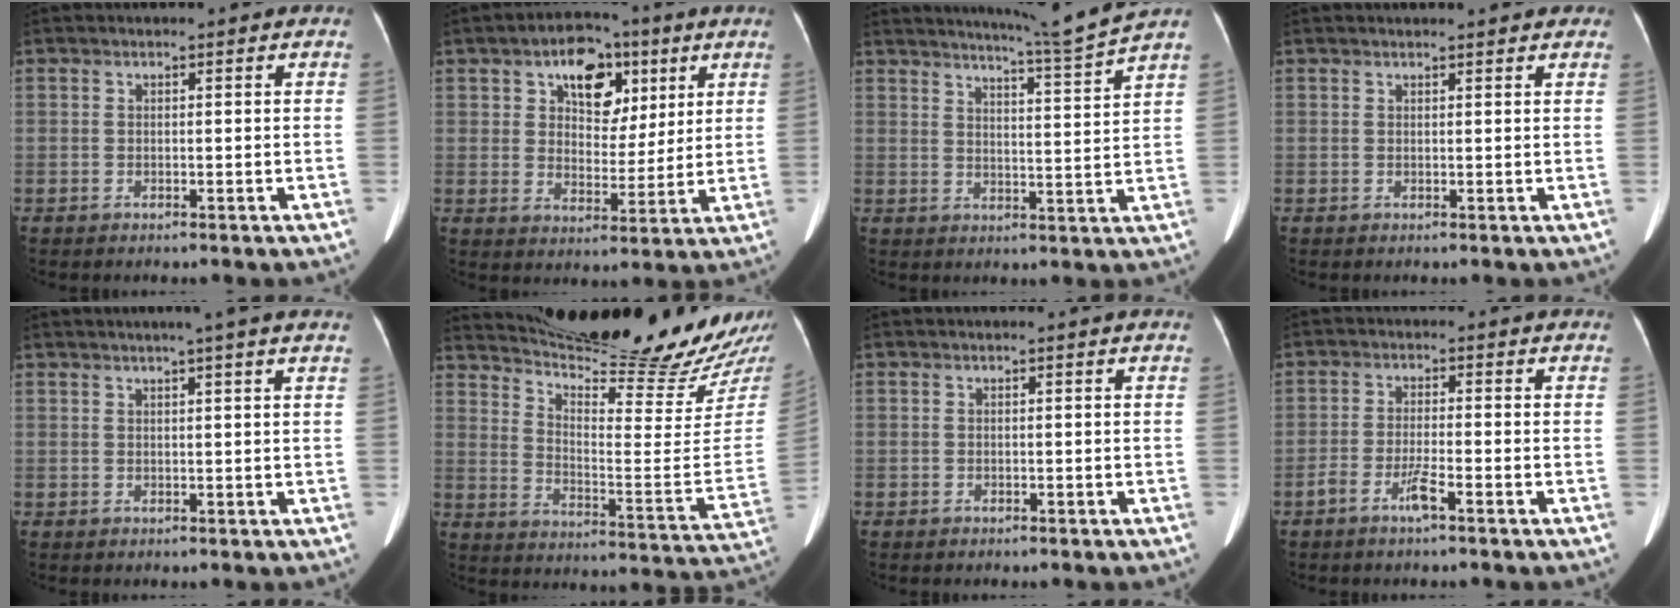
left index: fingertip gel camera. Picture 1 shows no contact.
{"total": 9.7, "force": [4.6, 5.9, 6.2], "torque": [-0.091, 0.026, 0.074]}
{"total": 8.8, "force": [8.0, -2.9, 2.2], "torque": [-0.046, -0.042, 0.121]}
{"total": 6.4, "force": [5.7, 1.3, 2.4], "torque": [-0.033, 0.021, 0.062]}
{"total": 3.0, "force": [2.2, -0.8, 1.8], "torque": [-0.021, 0.011, 0.031]}
{"total": 23.1, "force": [21.4, 0.0, 8.7], "torque": [-0.143, -0.103, 0.295]}
{"total": 0.7, "force": [-0.5, 0.4, -0.1], "torque": [-0.001, 0.004, -0.009]}
{"total": 3.5, "force": [-2.8, -0.1, 2.1], "torque": [-0.046, -0.019, -0.051]}